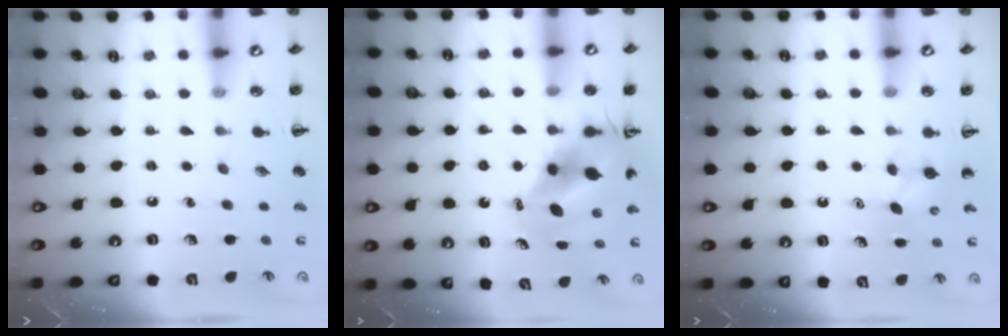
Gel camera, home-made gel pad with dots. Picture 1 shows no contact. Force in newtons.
{"total": 8.4, "press": 8.0, "slide": 2.5}
{"total": 3.8, "press": 3.7, "slide": 0.8}